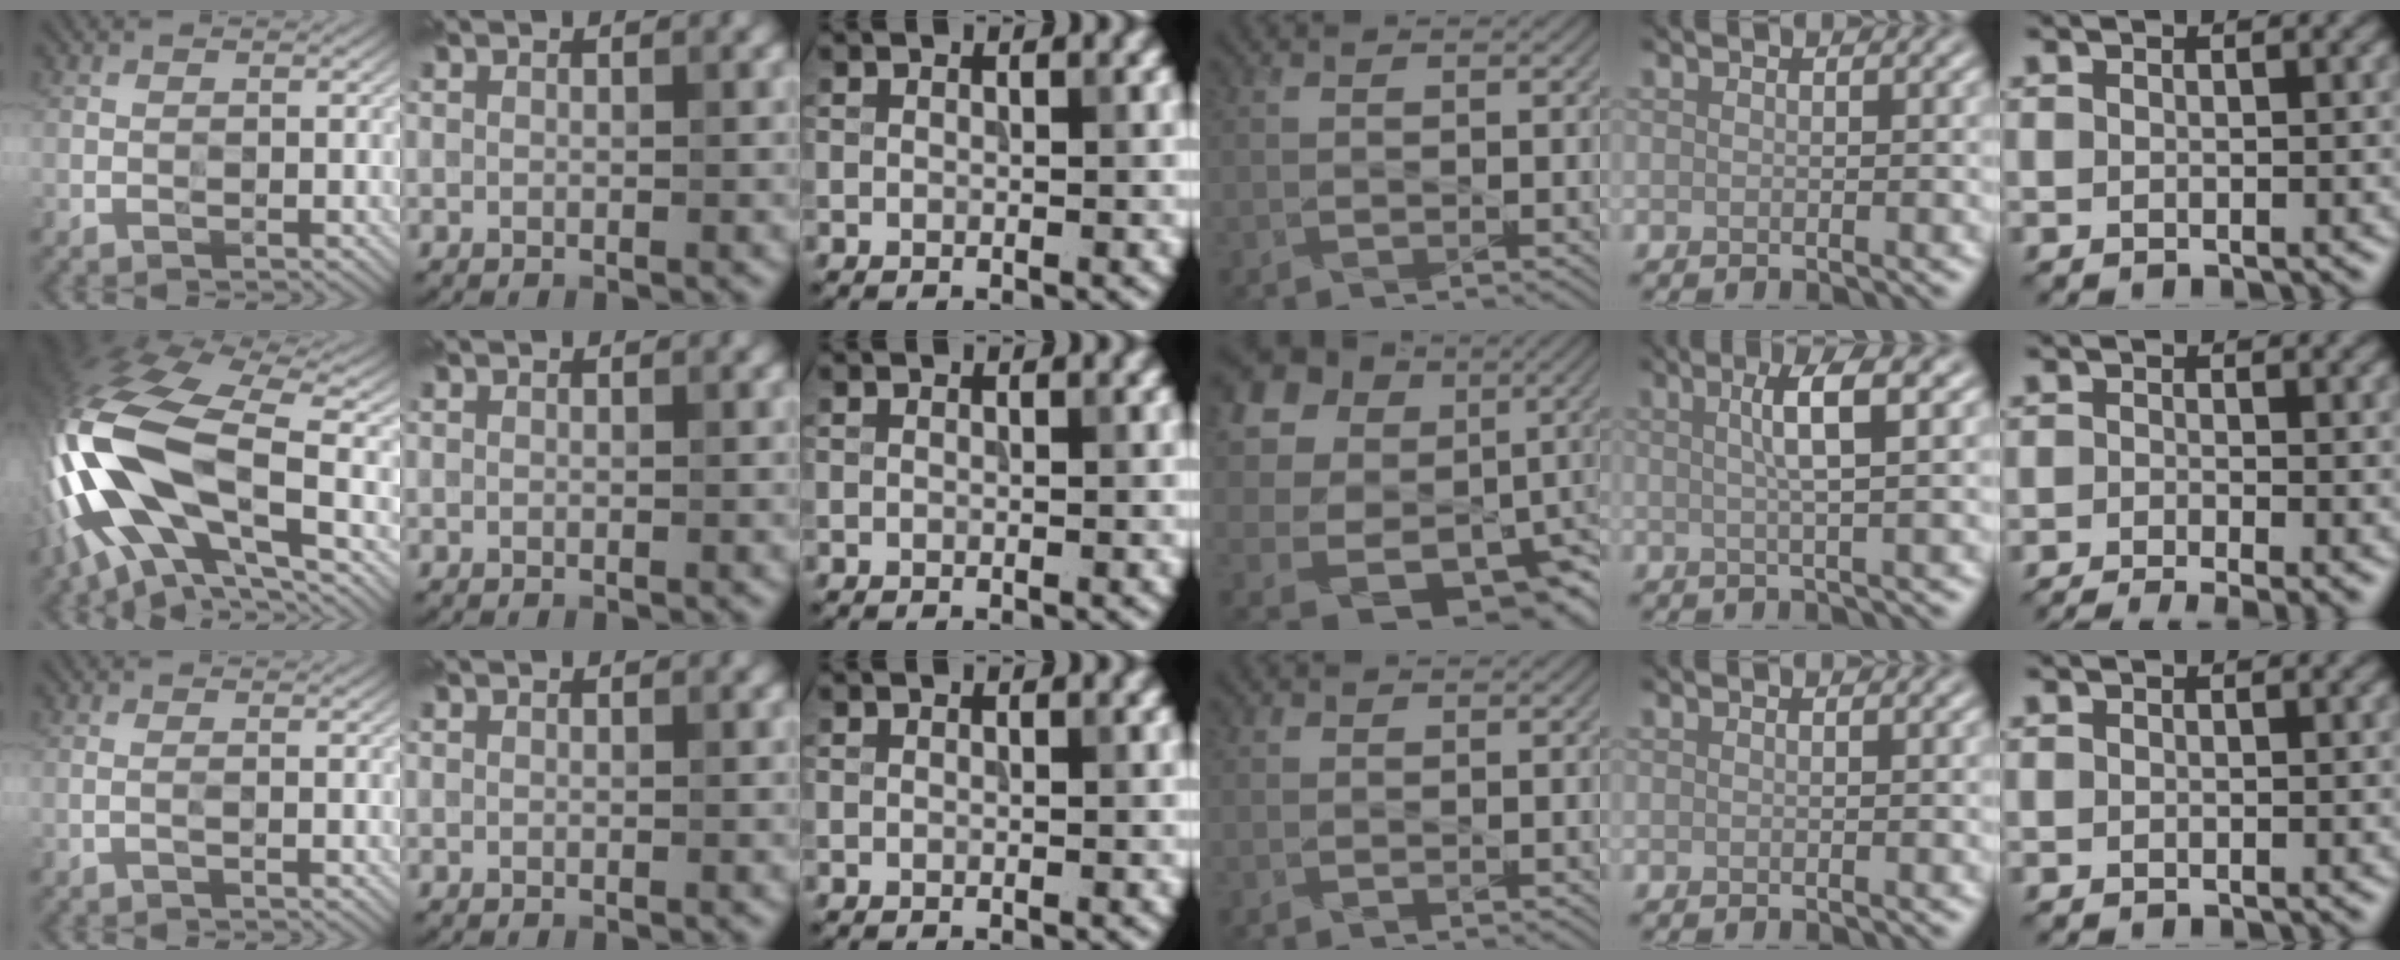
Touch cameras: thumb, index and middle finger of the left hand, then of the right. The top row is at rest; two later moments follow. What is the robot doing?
{"motion": "wipe", "object": "mirror"}